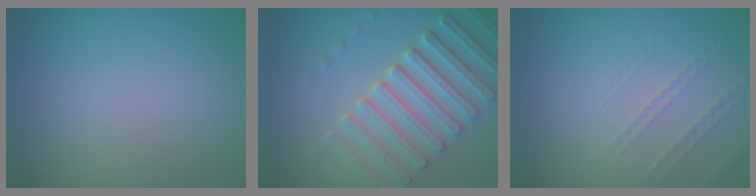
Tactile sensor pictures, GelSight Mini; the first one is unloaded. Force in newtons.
{"total": 7.0, "press": 5.5, "slide": 4.4}
{"total": 1.1, "press": 0.6, "slide": 0.9}